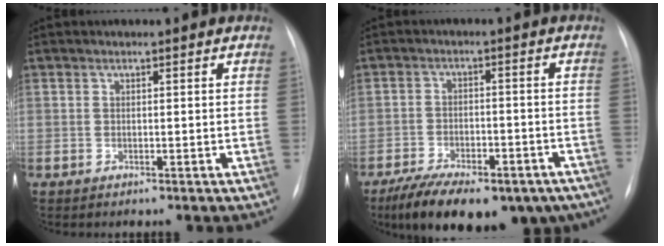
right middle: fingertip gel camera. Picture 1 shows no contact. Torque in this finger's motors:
{"motor_torque": [1.09, -1.05, 0.32, 0.13]}